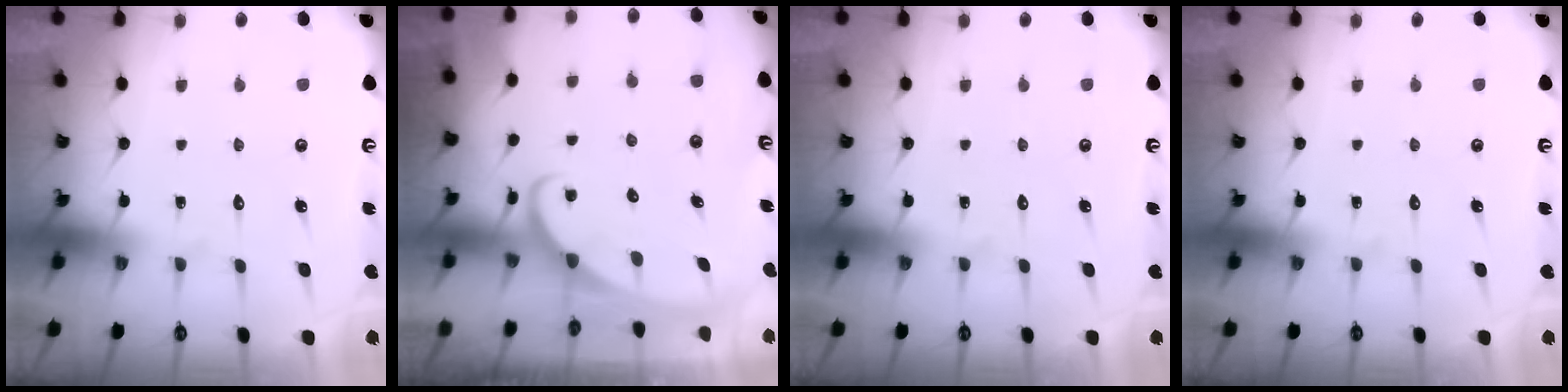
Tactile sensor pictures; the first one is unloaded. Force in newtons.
{"total": 2.3, "press": 2.3, "slide": 0.4}
{"total": 0.0}
{"total": 0.0}